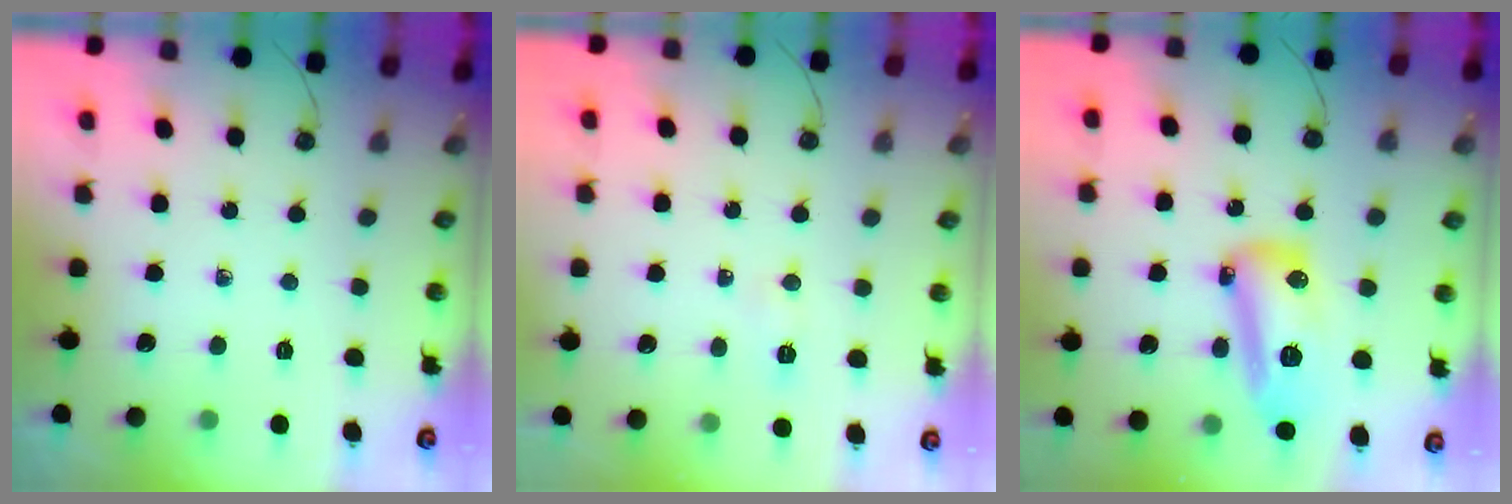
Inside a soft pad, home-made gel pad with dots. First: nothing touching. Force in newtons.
{"total": 5.2, "press": 5.2, "slide": 0.6}
{"total": 13.8, "press": 13.7, "slide": 1.4}